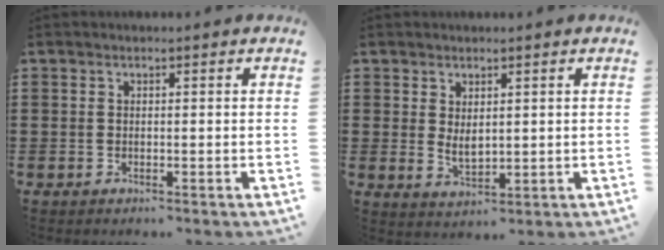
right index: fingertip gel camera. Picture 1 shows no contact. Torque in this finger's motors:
{"motor_torque": [1.11, 1.03, 0.19, 0.04]}